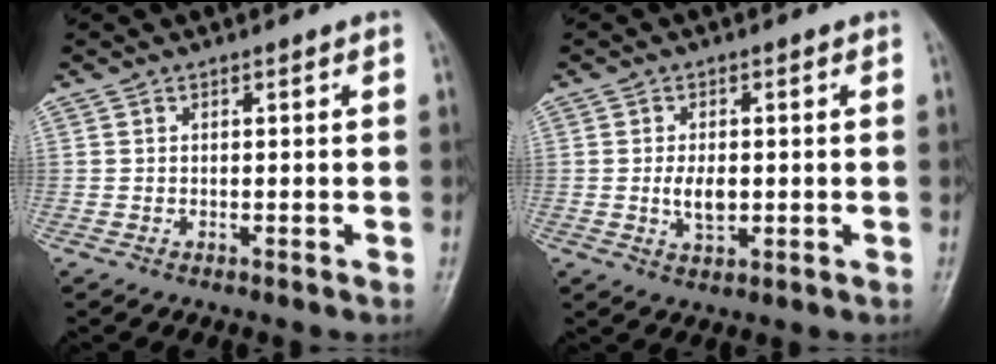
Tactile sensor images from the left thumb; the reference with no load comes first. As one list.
[{"total": 4.3, "force": [-0.3, 2.5, 3.5], "torque": [-0.061, -0.005, -0.004]}]